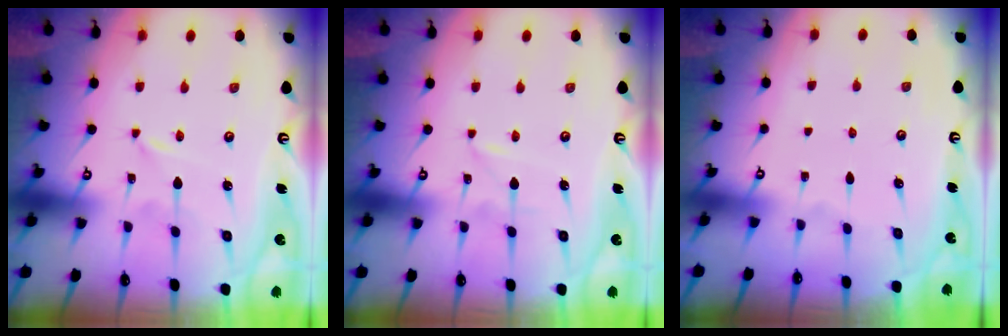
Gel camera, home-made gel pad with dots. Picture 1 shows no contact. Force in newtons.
{"total": 0.6, "press": 0.6, "slide": 0.0}
{"total": 0.0}